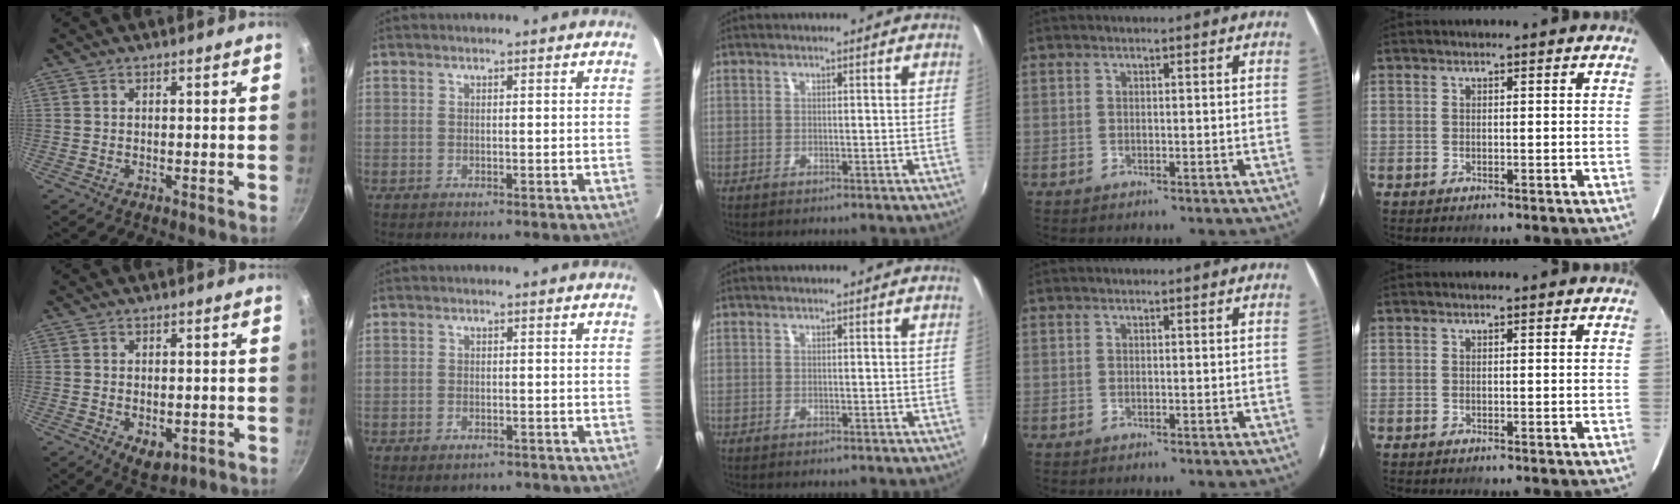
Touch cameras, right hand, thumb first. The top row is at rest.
{"thumb": {"total": 4.9, "force": [-1.1, 3.1, 3.6], "torque": [-0.046, -0.007, -0.007]}, "index": {"total": 2.8, "force": [-1.9, 1.7, 1.3], "torque": [-0.025, -0.005, -0.025]}}